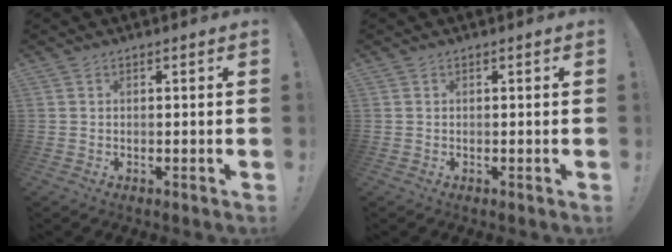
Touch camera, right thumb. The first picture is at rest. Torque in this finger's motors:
{"motor_torque": [0.01, -0.03, -0.06, 0.07, 0.00]}